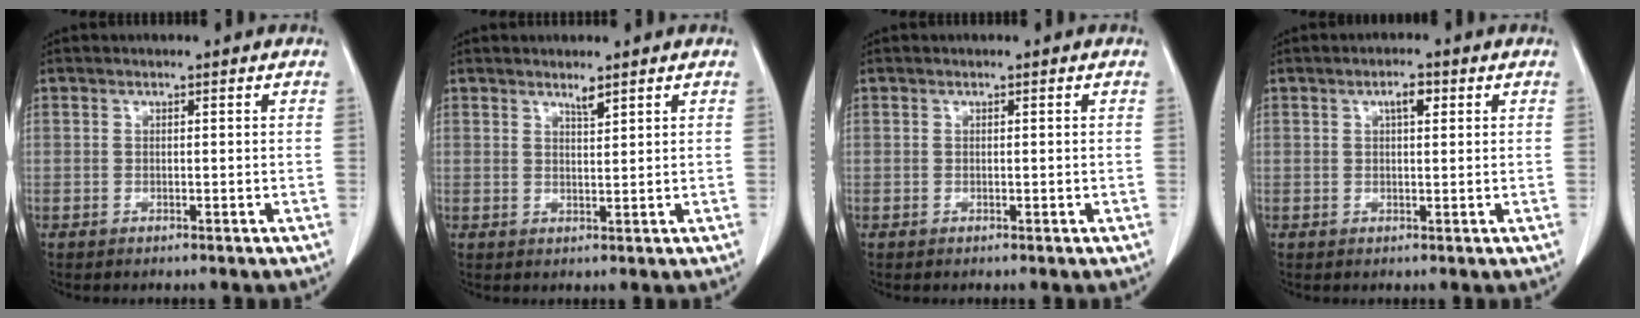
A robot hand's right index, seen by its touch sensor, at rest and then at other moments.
{"total": 1.6, "force": [1.3, 0.0, 0.8], "torque": [-0.016, -0.006, 0.025]}
{"total": 0.0}
{"total": 2.3, "force": [1.2, 0.4, 1.9], "torque": [-0.034, 0.001, 0.020]}